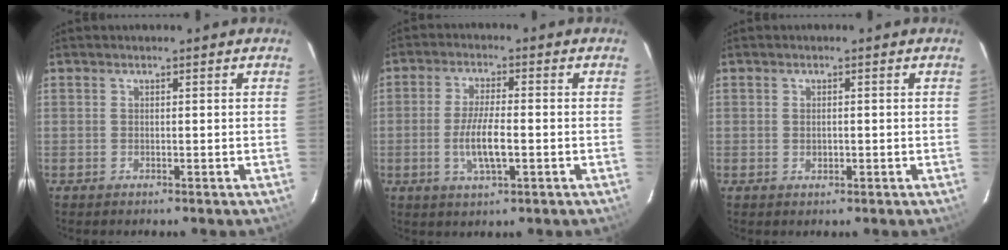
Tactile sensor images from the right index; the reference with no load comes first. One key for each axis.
{"total": 6.9, "fx": -1.7, "fy": 1.8, "fz": 6.5, "tx": -0.130, "ty": -0.006, "tz": -0.032}
{"total": 1.2, "fx": -0.1, "fy": 0.9, "fz": 0.7, "tx": -0.011, "ty": 0.000, "tz": -0.001}